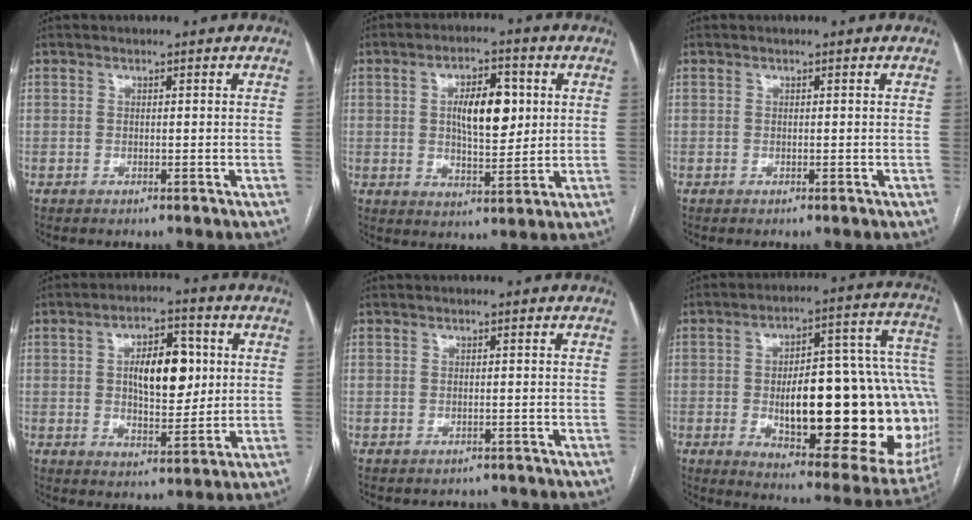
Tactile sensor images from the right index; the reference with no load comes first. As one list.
[{"total": 9.1, "force": [1.7, 3.5, 8.2], "torque": [-0.135, 0.011, 0.031]}, {"total": 0.0}, {"total": 10.1, "force": [1.8, 4.5, 8.8], "torque": [-0.141, 0.013, 0.032]}, {"total": 2.0, "force": [-1.7, 1.1, -0.2], "torque": [0.001, 0.005, -0.023]}, {"total": 33.4, "force": [-4.1, 9.9, 31.6], "torque": [-0.349, 0.034, -0.036]}]